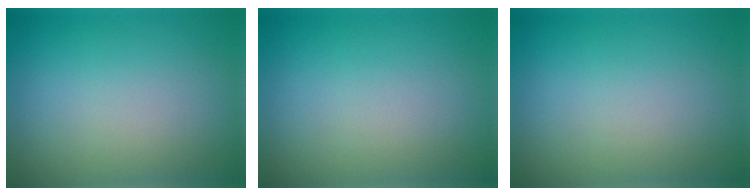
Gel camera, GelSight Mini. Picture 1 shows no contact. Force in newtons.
{"total": 0.0}
{"total": 0.0}